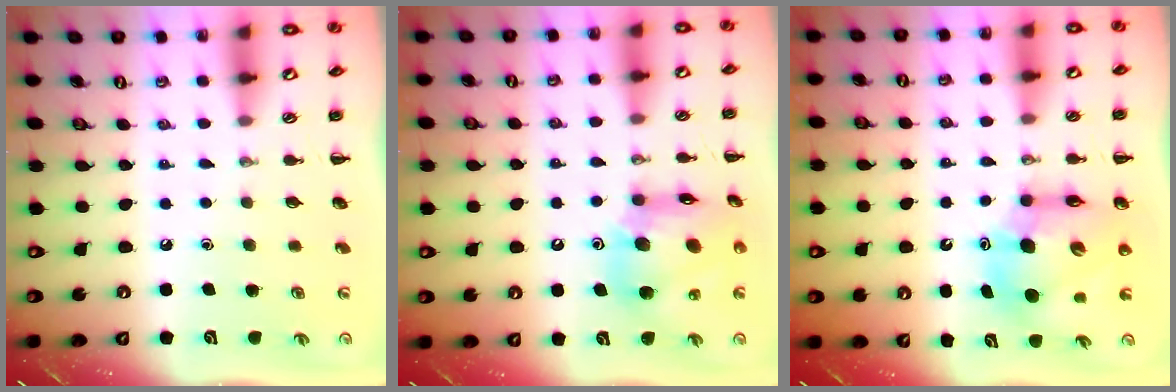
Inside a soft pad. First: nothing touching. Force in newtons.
{"total": 15.7, "press": 15.3, "slide": 3.4}
{"total": 11.1, "press": 10.6, "slide": 3.5}